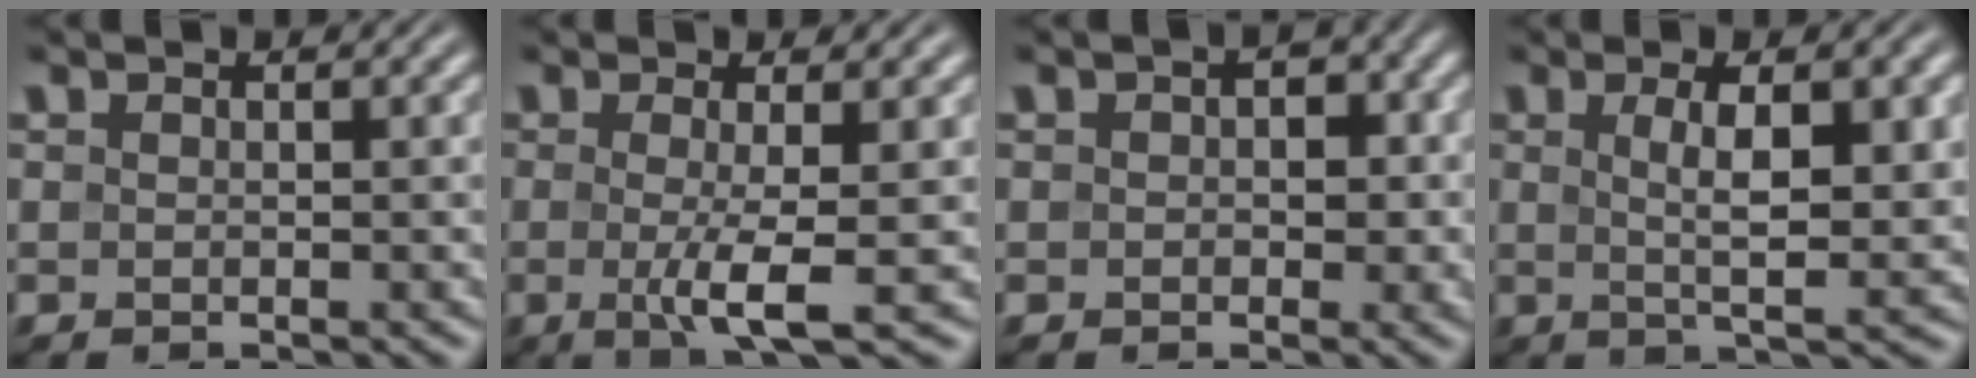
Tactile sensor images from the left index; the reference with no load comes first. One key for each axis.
{"total": 4.0, "fx": -0.5, "fy": 0.7, "fz": 4.0, "tx": -0.071, "ty": -0.011, "tz": -0.009}
{"total": 2.5, "fx": 0.1, "fy": 1.9, "fz": 1.5, "tx": -0.006, "ty": -0.001, "tz": -0.002}
{"total": 5.3, "fx": 0.9, "fy": 1.5, "fz": 5.0, "tx": -0.080, "ty": 0.001, "tz": 0.017}